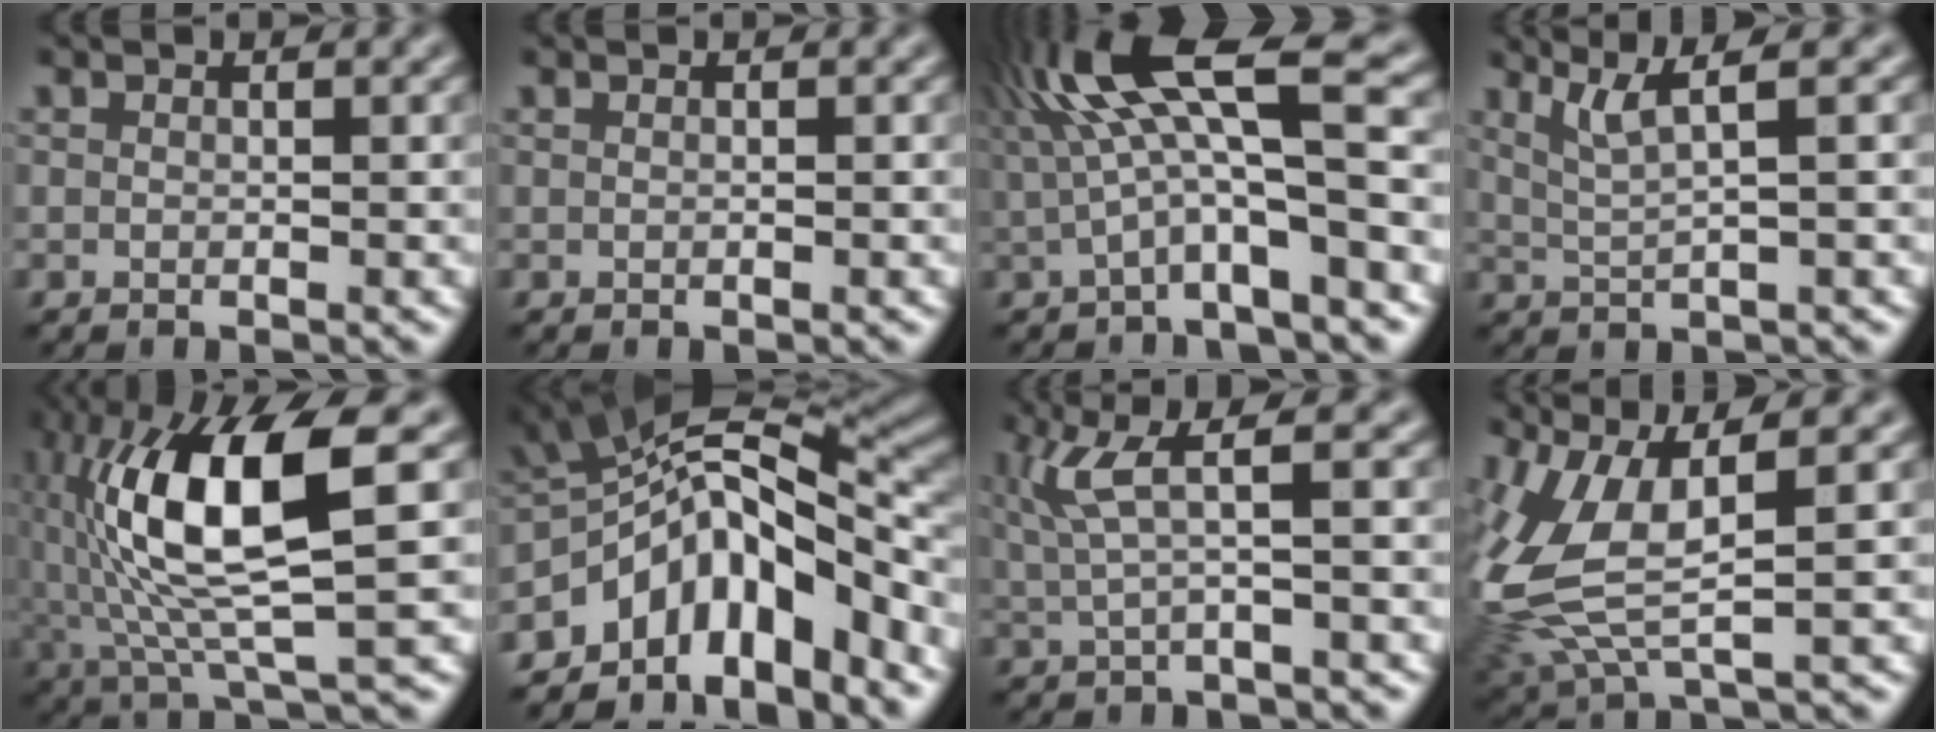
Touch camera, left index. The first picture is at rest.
{"total": 0.0}
{"total": 8.3, "force": [1.7, 1.9, 7.9], "torque": [-0.147, 0.010, 0.026]}
{"total": 3.3, "force": [1.7, 0.5, 2.8], "torque": [-0.048, 0.002, 0.040]}
{"total": 11.7, "force": [1.4, 3.0, 11.2], "torque": [-0.215, 0.009, 0.031]}
{"total": 9.9, "force": [-4.9, 4.5, 7.3], "torque": [-0.096, 0.010, -0.095]}
{"total": 4.0, "force": [1.3, 0.5, 3.8], "torque": [-0.085, 0.004, 0.032]}
{"total": 9.0, "force": [0.7, 3.7, 8.1], "torque": [-0.206, -0.008, 0.016]}